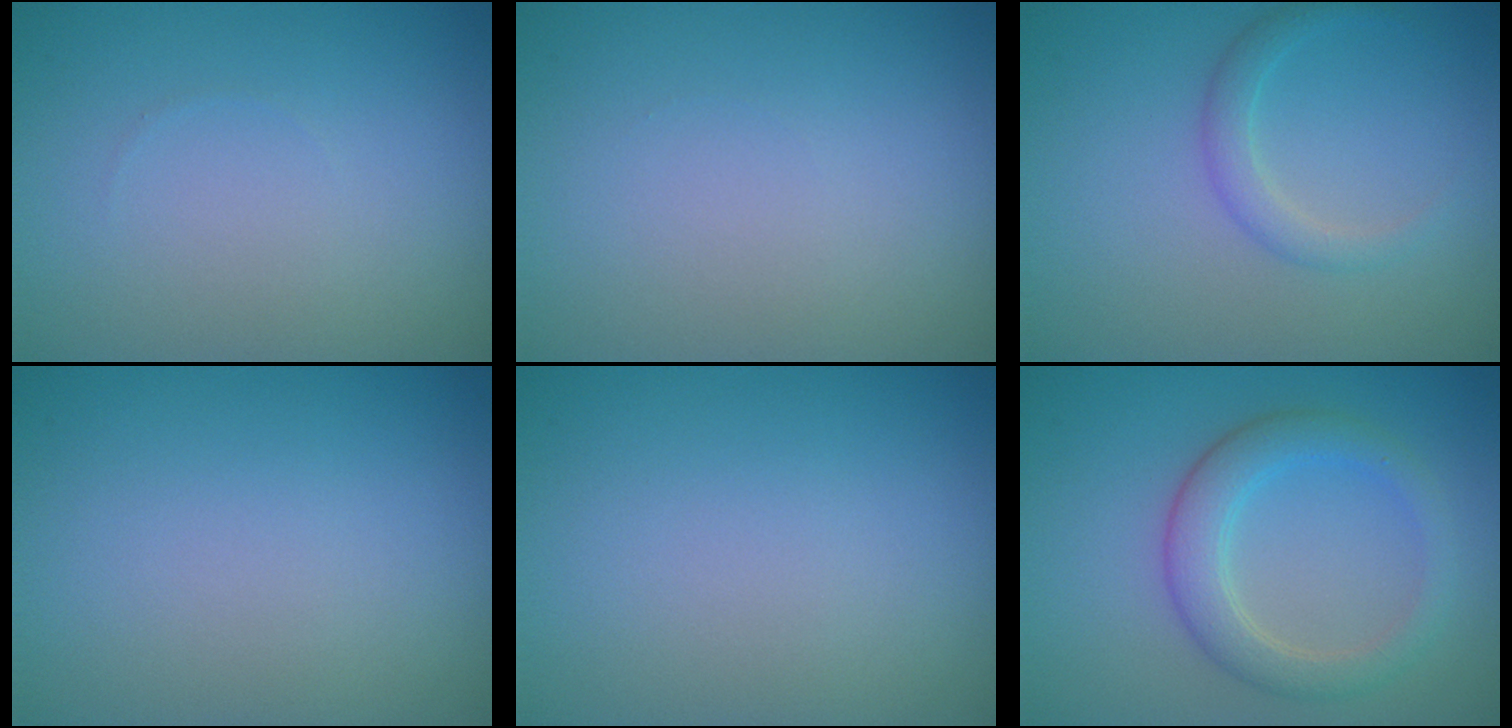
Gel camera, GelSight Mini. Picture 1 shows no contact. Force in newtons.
{"total": 0.0}
{"total": 1.8, "press": 1.8, "slide": 0.2}
{"total": 0.0}
{"total": 0.0}
{"total": 3.7, "press": 3.7, "slide": 0.3}